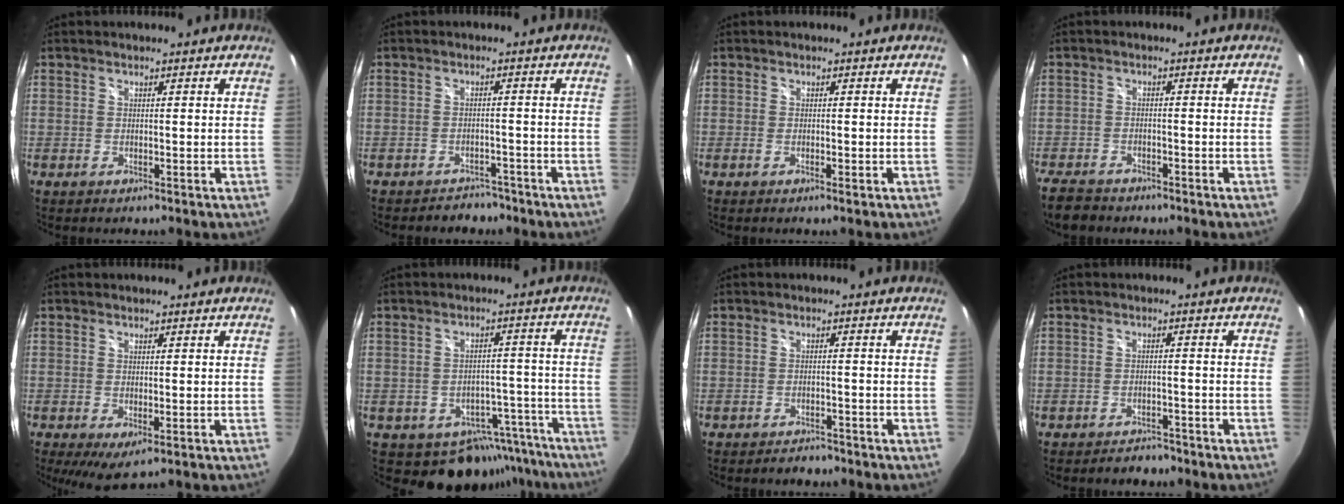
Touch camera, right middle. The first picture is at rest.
{"total": 4.3, "force": [-3.8, 1.9, 0.3], "torque": [-0.007, 0.005, -0.052]}
{"total": 1.1, "force": [-0.5, 0.2, 0.9], "torque": [-0.016, -0.002, -0.010]}
{"total": 5.8, "force": [-5.1, 2.0, 1.8], "torque": [-0.061, -0.014, -0.094]}
{"total": 3.5, "force": [0.0, 0.7, 3.4], "torque": [-0.058, -0.015, 0.002]}
{"total": 11.6, "force": [-9.2, 6.6, 2.6], "torque": [-0.031, 0.032, -0.093]}
{"total": 2.6, "force": [-2.5, 0.5, 0.4], "torque": [-0.011, -0.004, -0.037]}
{"total": 3.6, "force": [-3.4, 1.1, 0.6], "torque": [-0.016, 0.000, -0.049]}